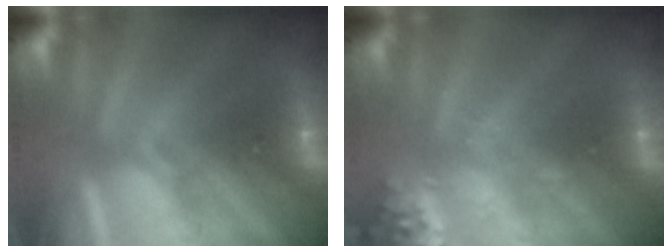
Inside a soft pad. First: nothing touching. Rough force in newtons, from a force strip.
{"total": 2.7}